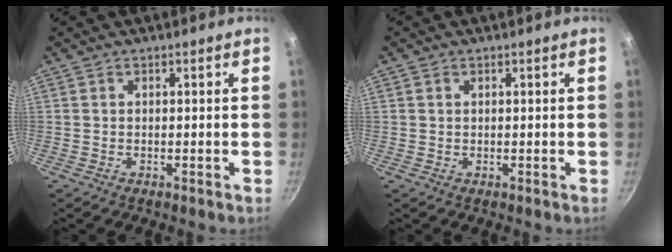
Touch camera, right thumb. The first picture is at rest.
{"total": 0.7, "force": [0.3, 0.6, 0.2], "torque": [-0.002, 0.001, 0.004]}